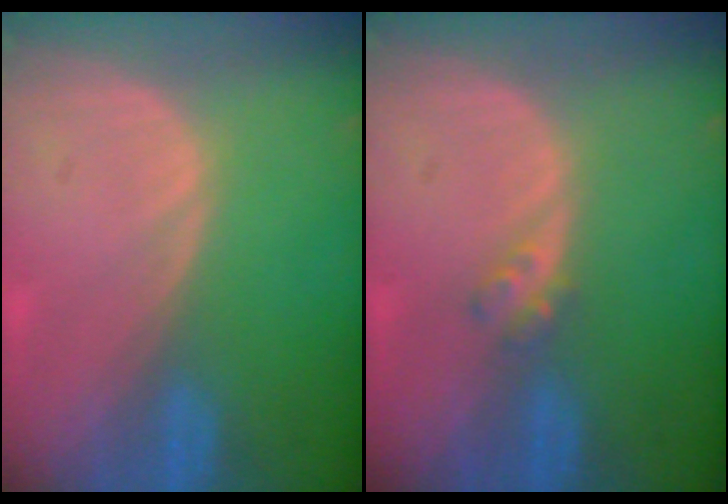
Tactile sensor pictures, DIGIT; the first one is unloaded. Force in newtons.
{"total": 2.1, "press": 1.8, "slide": 1.0}